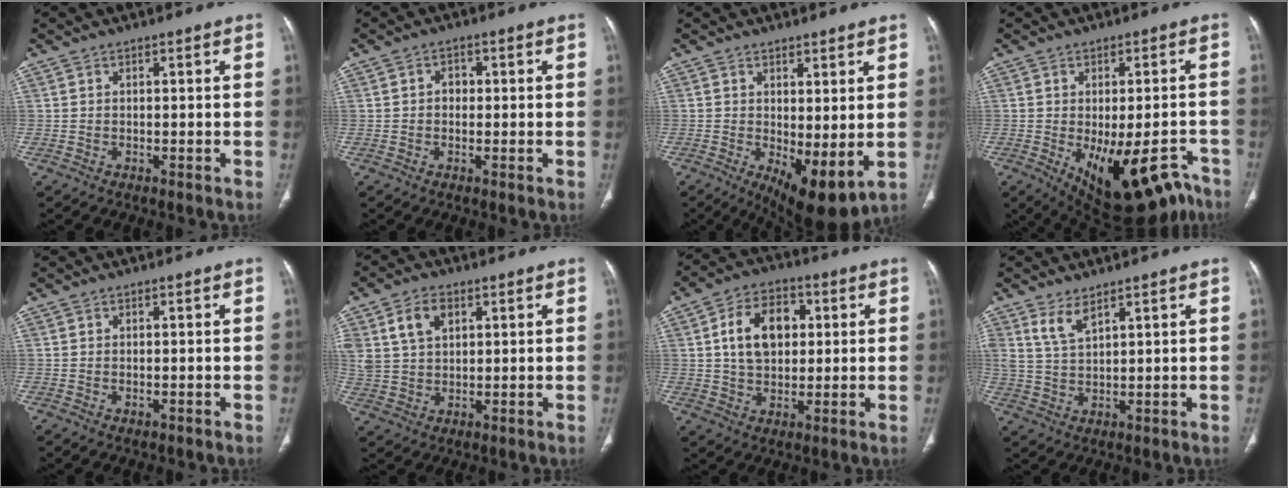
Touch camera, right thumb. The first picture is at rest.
{"total": 2.1, "force": [0.1, 1.7, 1.1], "torque": [-0.007, 0.006, -0.003]}
{"total": 9.5, "force": [-0.7, 3.7, 8.7], "torque": [-0.129, -0.021, 0.004]}
{"total": 17.6, "force": [-9.9, 7.9, 12.3], "torque": [-0.118, 0.028, -0.124]}
{"total": 0.7, "force": [-0.2, 0.3, 0.6], "torque": [-0.011, -0.001, -0.001]}
{"total": 8.0, "force": [3.5, 5.4, 4.8], "torque": [-0.079, -0.006, 0.071]}
{"total": 12.1, "force": [2.5, 8.3, 8.4], "torque": [-0.117, 0.007, 0.040]}
{"total": 4.4, "force": [3.1, 1.6, 2.8], "torque": [-0.057, -0.021, 0.070]}